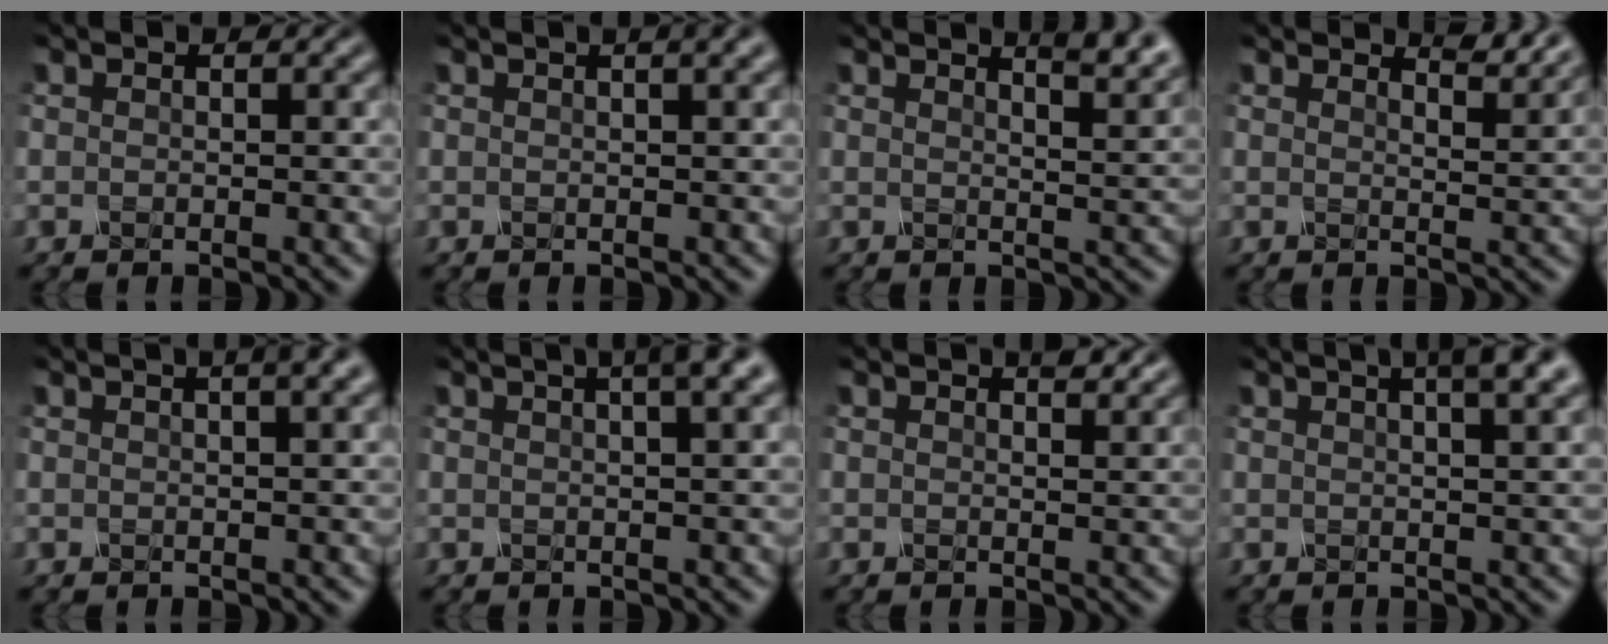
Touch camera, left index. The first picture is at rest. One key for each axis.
{"total": 2.4, "fx": 1.4, "fy": 0.8, "fz": 1.8, "tx": -0.012, "ty": 0.006, "tz": 0.006}
{"total": 4.3, "fx": 3.4, "fy": 1.1, "fz": 2.5, "tx": -0.018, "ty": 0.017, "tz": 0.023}
{"total": 3.0, "fx": 2.8, "fy": 0.4, "fz": 1.1, "tx": -0.009, "ty": -0.002, "tz": 0.033}
{"total": 3.6, "fx": 2.1, "fy": 1.1, "fz": 2.8, "tx": -0.019, "ty": 0.014, "tz": 0.005}
{"total": 4.7, "fx": 2.7, "fy": 1.3, "fz": 3.7, "tx": -0.030, "ty": 0.022, "tz": 0.012}
{"total": 1.5, "fx": 1.2, "fy": 0.4, "fz": 0.9, "tx": -0.009, "ty": 0.000, "tz": 0.018}
{"total": 6.1, "fx": 3.6, "fy": 2.1, "fz": 4.4, "tx": -0.031, "ty": 0.034, "tz": 0.014}